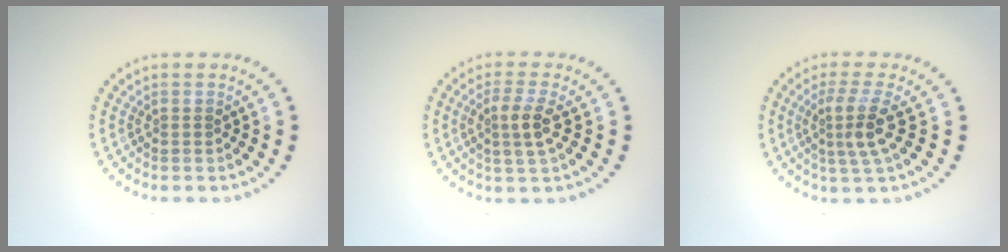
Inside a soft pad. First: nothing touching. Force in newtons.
{"total": 2.4, "press": 2.2, "slide": 1.0}
{"total": 3.0, "press": 2.3, "slide": 2.0}